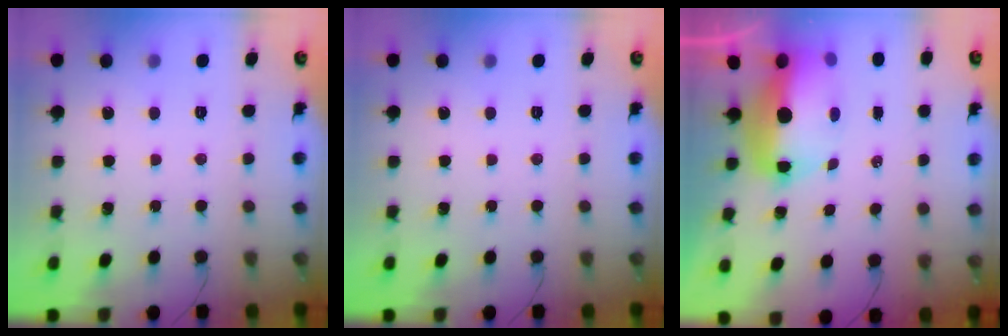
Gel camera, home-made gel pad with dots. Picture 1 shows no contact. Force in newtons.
{"total": 0.0}
{"total": 12.2, "press": 11.8, "slide": 2.8}